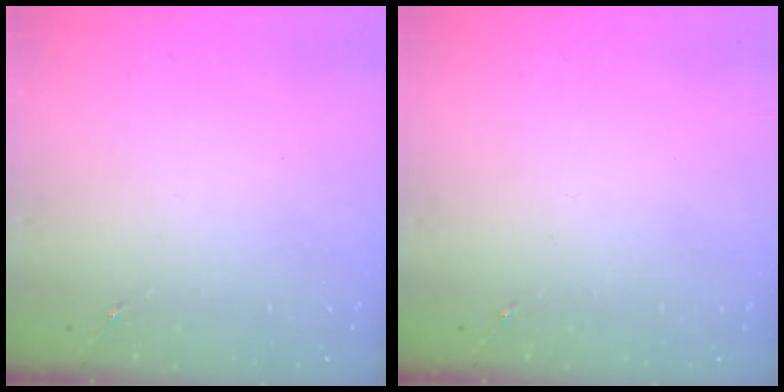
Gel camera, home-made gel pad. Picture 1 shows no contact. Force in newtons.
{"total": 0.0}